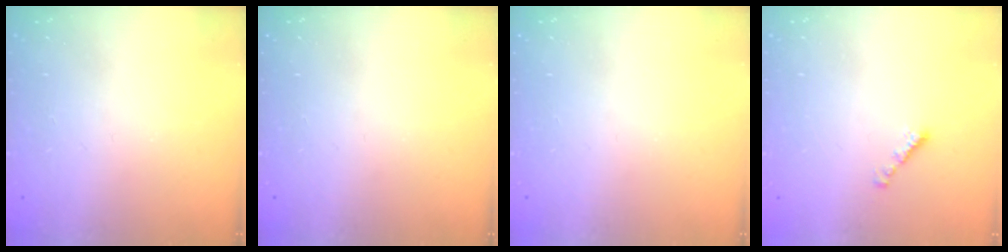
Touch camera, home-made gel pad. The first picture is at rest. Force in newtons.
{"total": 0.0}
{"total": 0.0}
{"total": 1.8, "press": 1.7, "slide": 0.6}